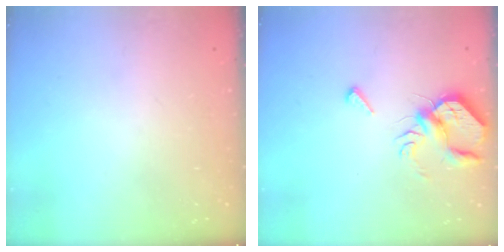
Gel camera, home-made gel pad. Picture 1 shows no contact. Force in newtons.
{"total": 7.2, "press": 7.2, "slide": 0.2}